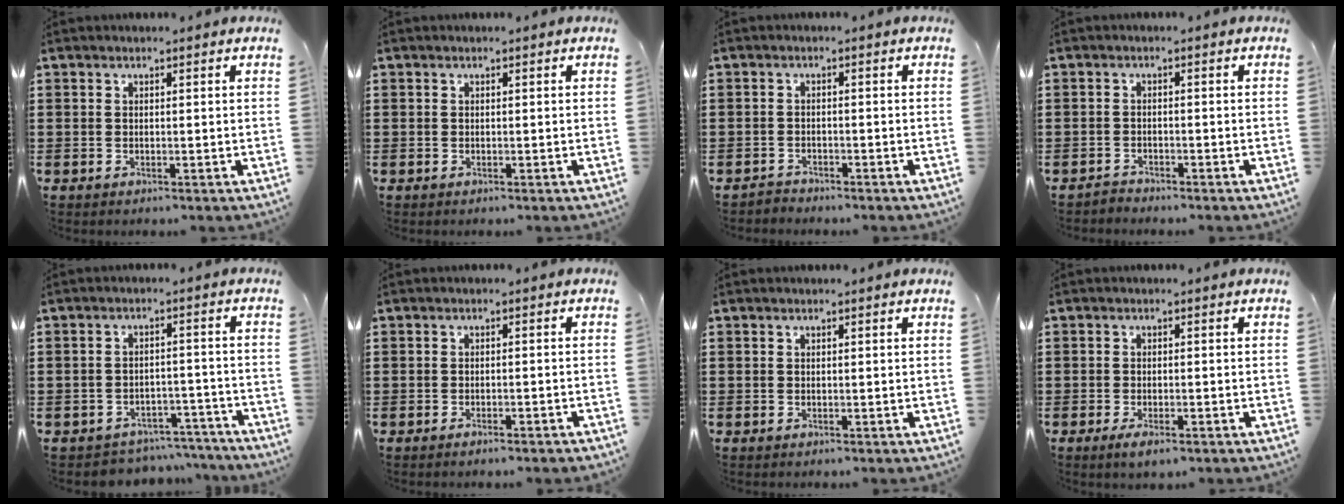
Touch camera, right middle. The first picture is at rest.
{"total": 0.0}
{"total": 1.6, "force": [-1.6, 0.4, -0.1], "torque": [-0.002, 0.003, -0.035]}
{"total": 1.7, "force": [-1.6, 0.3, -0.1], "torque": [-0.003, 0.003, -0.037]}
{"total": 4.1, "force": [-4.0, 0.9, -0.2], "torque": [-0.003, 0.007, -0.086]}
{"total": 1.3, "force": [-1.2, 0.1, 0.5], "torque": [-0.010, 0.000, -0.023]}
{"total": 0.0}
{"total": 2.0, "force": [-1.3, 0.6, 1.4], "torque": [-0.033, -0.001, -0.028]}